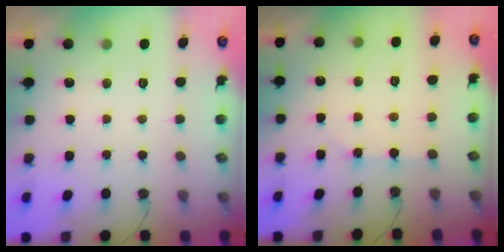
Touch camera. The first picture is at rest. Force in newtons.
{"total": 2.7, "press": 2.7, "slide": 0.5}